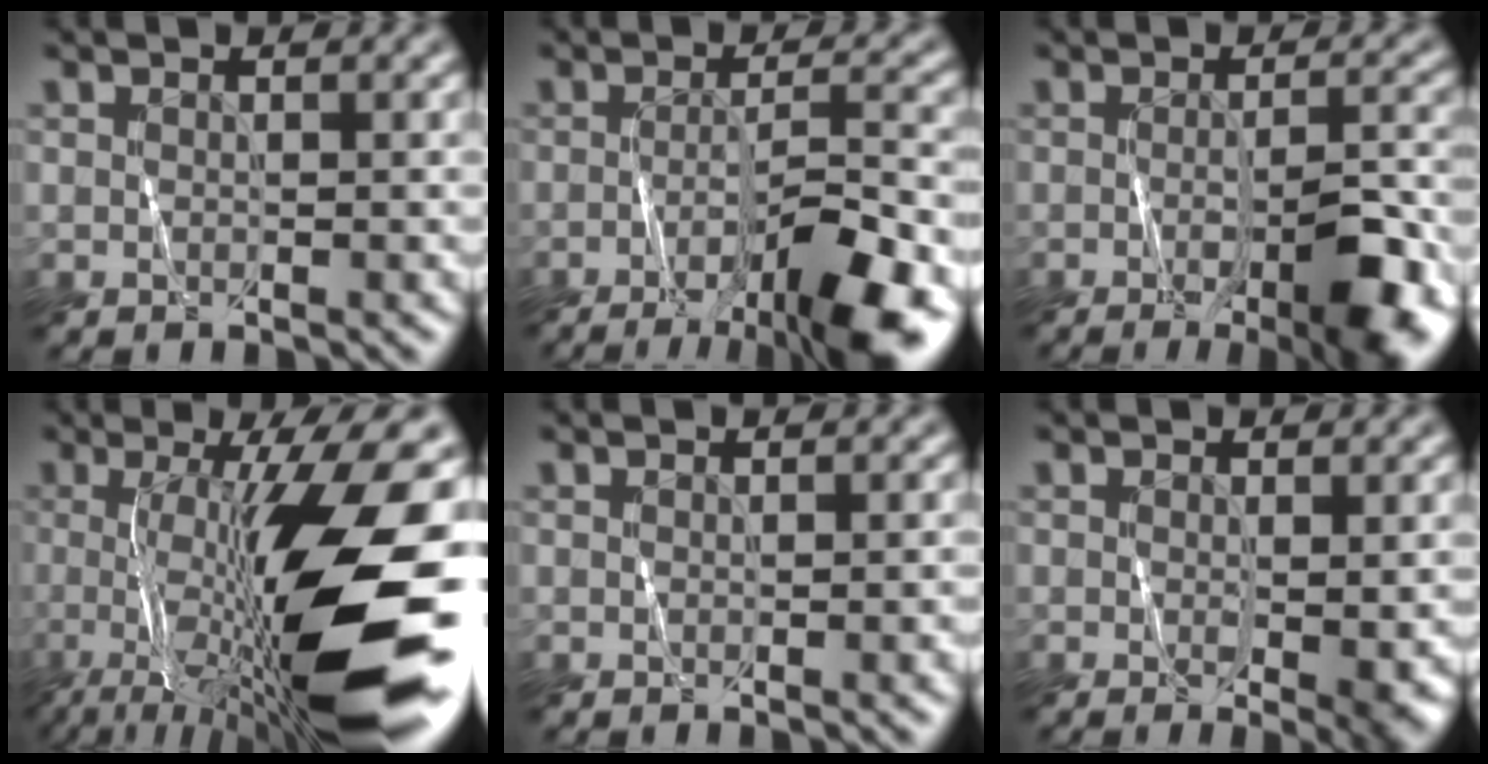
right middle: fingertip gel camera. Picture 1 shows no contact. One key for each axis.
{"total": 8.8, "fx": -4.5, "fy": 1.8, "fz": 7.4, "tx": -0.110, "ty": -0.001, "tz": -0.071}
{"total": 7.3, "fx": -2.5, "fy": 2.0, "fz": 6.6, "tx": -0.096, "ty": -0.008, "tz": -0.031}
{"total": 13.4, "fx": -1.7, "fy": 3.1, "fz": 12.9, "tx": -0.213, "ty": -0.016, "tz": -0.027}
{"total": 1.3, "fx": -0.2, "fy": 0.4, "fz": 1.2, "tx": -0.011, "ty": 0.001, "tz": -0.006}
{"total": 2.3, "fx": -0.4, "fy": 0.1, "fz": 2.3, "tx": -0.037, "ty": -0.009, "tz": -0.003}